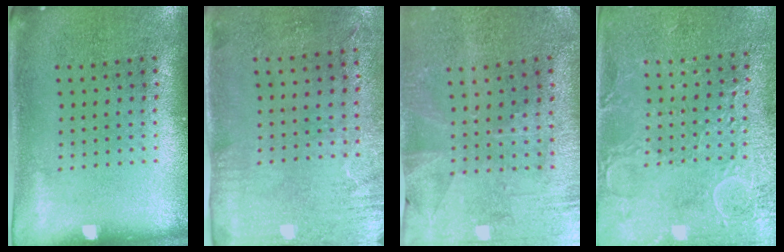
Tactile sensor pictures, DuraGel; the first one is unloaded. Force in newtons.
{"total": 3.0, "press": 2.4, "slide": 1.8}
{"total": 0.5, "press": 0.5, "slide": 0.3}
{"total": 2.9, "press": 2.8, "slide": 0.4}